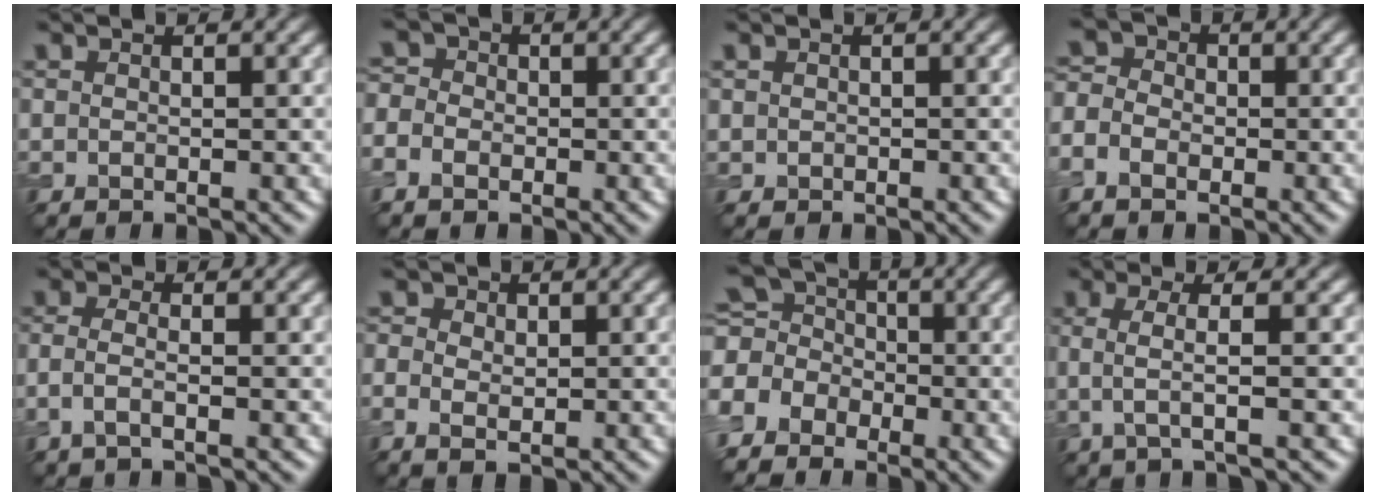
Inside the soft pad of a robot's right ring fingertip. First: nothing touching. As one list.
[{"total": 3.6, "force": [-1.2, 3.1, 1.4], "torque": [-0.016, 0.009, -0.041]}, {"total": 0.6, "force": [0.1, 0.6, 0.0], "torque": [0.004, -0.002, 0.000]}, {"total": 3.8, "force": [-1.4, 3.1, 1.7], "torque": [-0.024, 0.005, -0.037]}, {"total": 1.9, "force": [-0.7, 0.6, 1.7], "torque": [-0.037, -0.004, -0.022]}, {"total": 2.4, "force": [0.2, 1.8, 1.5], "torque": [-0.028, 0.005, 0.000]}, {"total": 5.4, "force": [-1.9, 4.4, 2.3], "torque": [-0.048, 0.008, -0.041]}, {"total": 3.0, "force": [0.0, 0.7, 2.9], "torque": [-0.055, -0.001, -0.004]}]